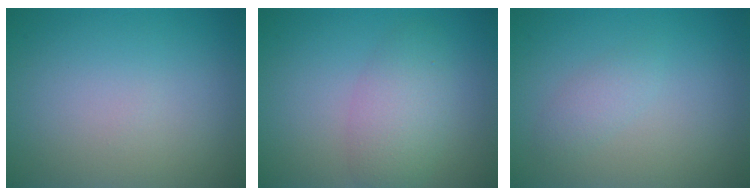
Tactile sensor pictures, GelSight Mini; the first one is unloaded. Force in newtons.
{"total": 3.6, "press": 3.6, "slide": 0.0}
{"total": 1.4, "press": 1.4, "slide": 0.1}